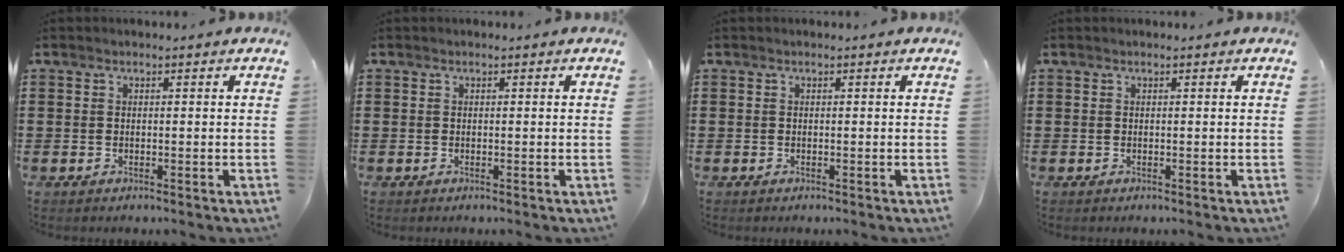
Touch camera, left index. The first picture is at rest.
{"total": 0.0}
{"total": 0.0}
{"total": 0.0}